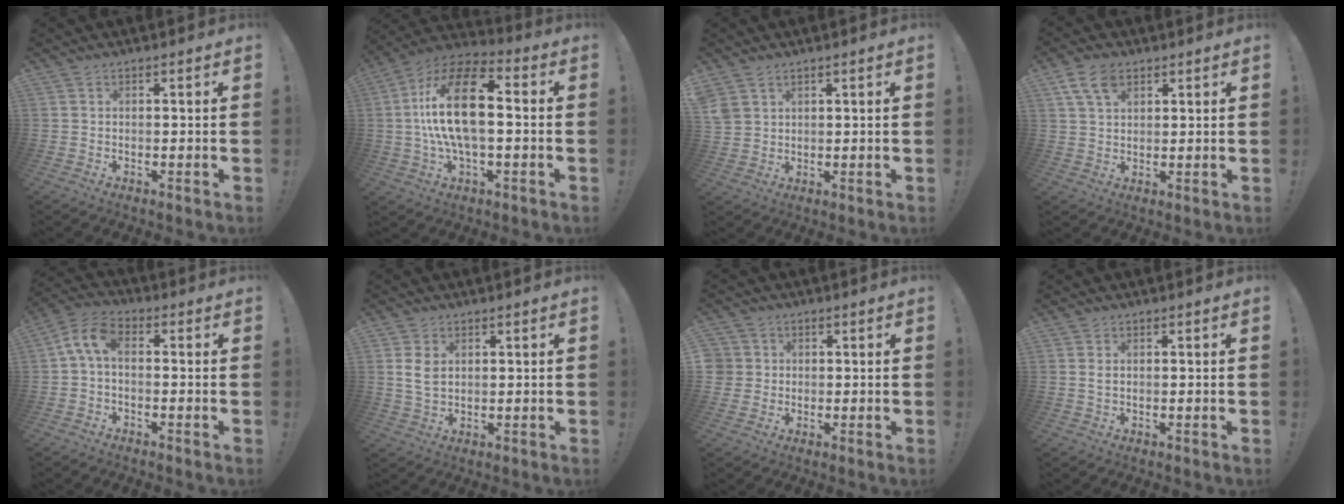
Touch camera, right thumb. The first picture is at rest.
{"total": 20.2, "force": [0.7, 9.2, 18.0], "torque": [-0.327, 0.014, 0.009]}
{"total": 4.2, "force": [2.8, 2.8, 1.4], "torque": [-0.028, -0.008, 0.058]}
{"total": 7.6, "force": [4.0, 4.6, 4.5], "torque": [-0.087, -0.002, 0.079]}
{"total": 7.3, "force": [0.6, 3.8, 6.2], "torque": [-0.132, 0.006, 0.017]}
{"total": 5.1, "force": [1.4, 3.5, 3.4], "torque": [-0.055, -0.002, 0.026]}
{"total": 4.4, "force": [0.6, 4.3, 0.5], "torque": [-0.011, -0.002, 0.010]}
{"total": 1.1, "force": [0.4, 0.5, 0.8], "torque": [-0.014, 0.001, 0.006]}